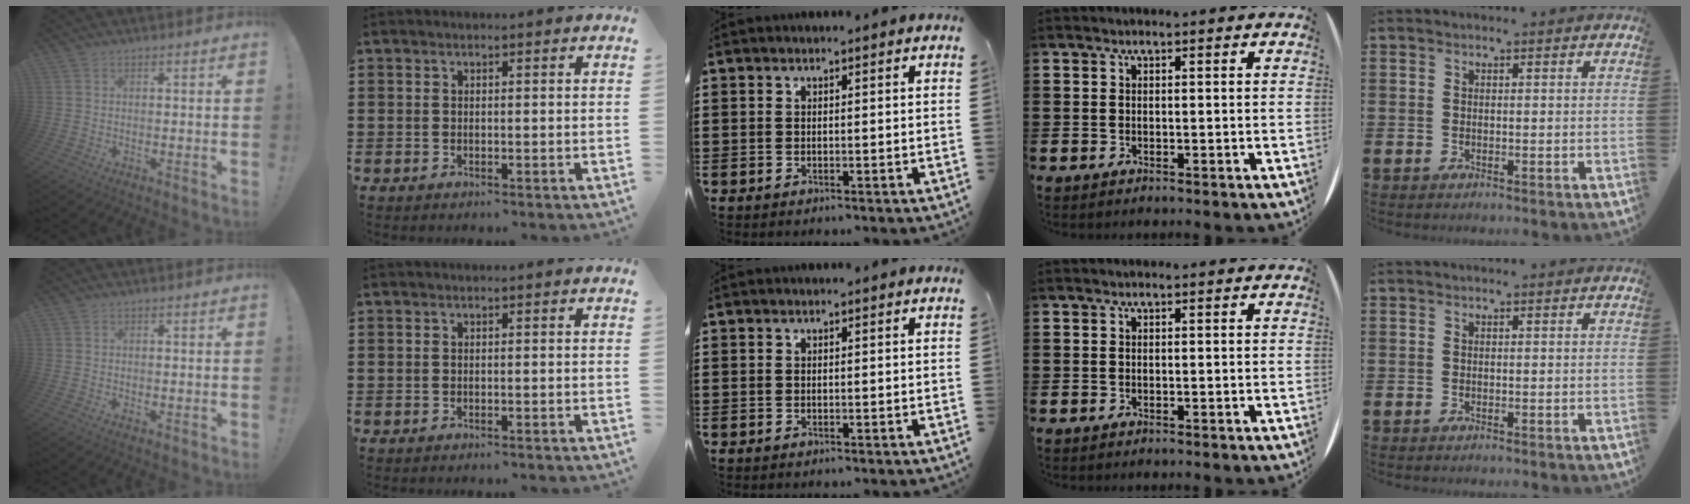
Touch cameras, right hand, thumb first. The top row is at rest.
{"thumb": {"total": 0.5, "force": [0.2, 0.3, 0.4], "torque": [-0.009, 0.001, 0.003]}}